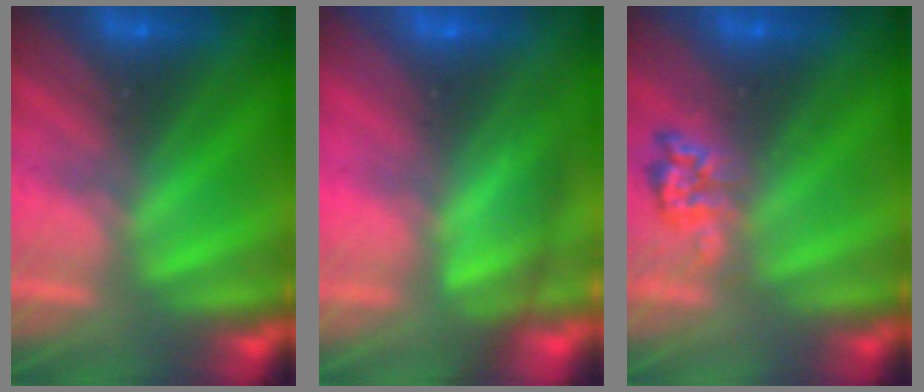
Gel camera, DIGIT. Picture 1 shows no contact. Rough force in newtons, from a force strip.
{"total": 8.6}
{"total": 2.4}